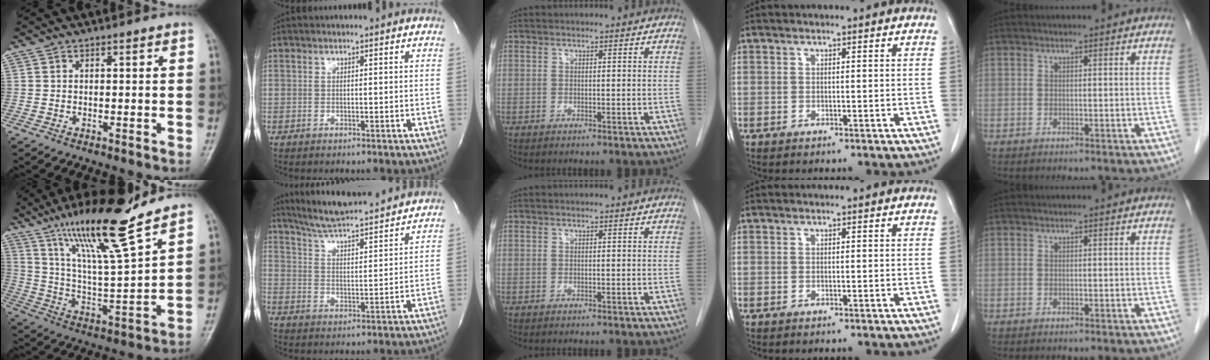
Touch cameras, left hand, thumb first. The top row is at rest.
{"thumb": {"total": 18.2, "force": [13.1, 1.7, 12.5], "torque": [-0.204, -0.070, 0.238]}, "index": {"total": 16.1, "force": [14.7, 1.1, 6.4], "torque": [-0.110, 0.009, 0.223]}}